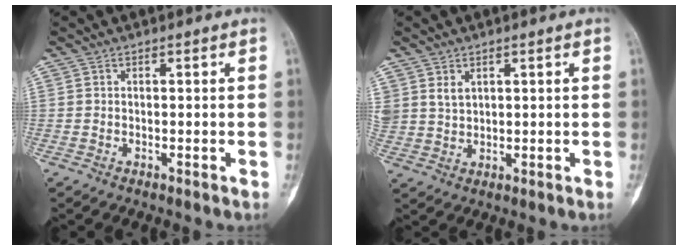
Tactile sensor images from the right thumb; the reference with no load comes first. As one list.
[{"total": 3.5, "force": [1.9, 2.4, 1.6], "torque": [-0.025, -0.011, 0.047]}]